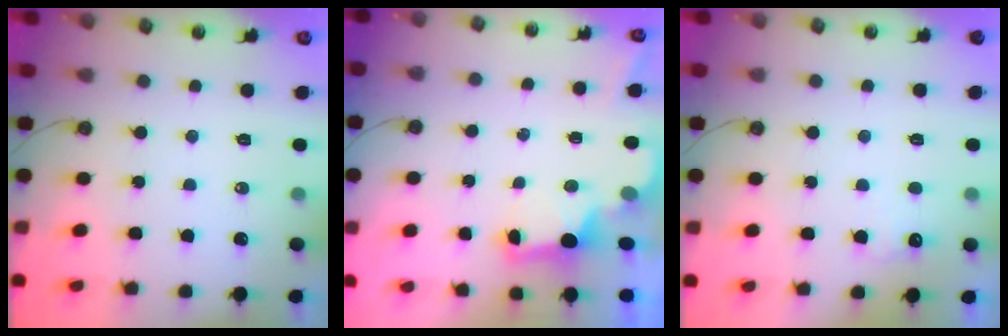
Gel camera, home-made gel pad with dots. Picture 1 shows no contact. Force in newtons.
{"total": 2.3, "press": 2.2, "slide": 0.7}
{"total": 5.6, "press": 5.5, "slide": 1.0}